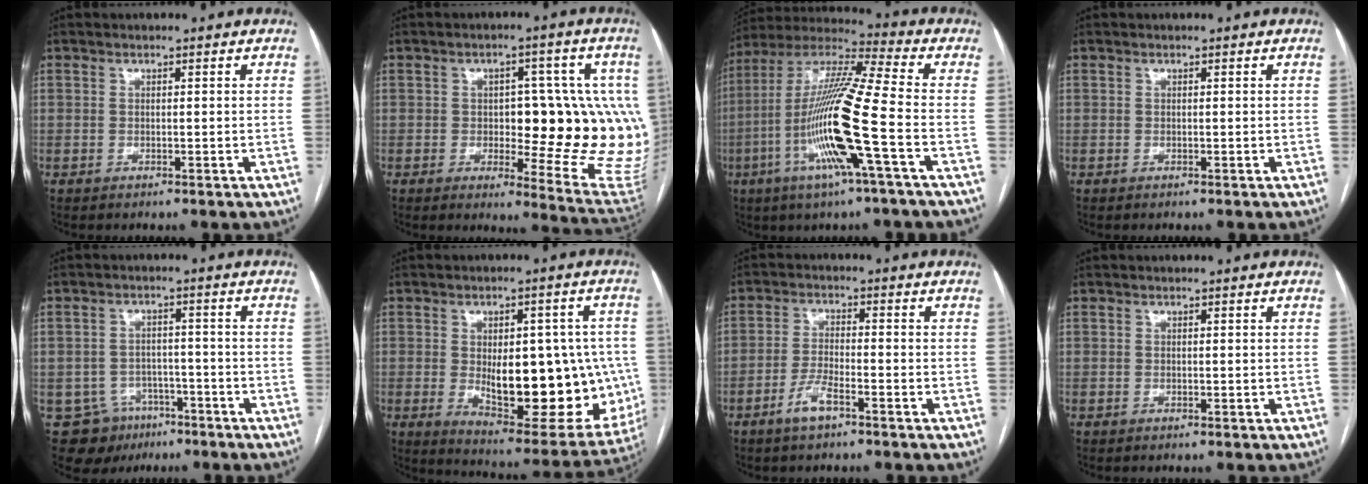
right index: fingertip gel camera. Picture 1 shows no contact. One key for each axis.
{"total": 18.5, "fx": 0.2, "fy": 6.3, "fz": 17.4, "tx": -0.153, "ty": 0.013, "tz": 0.015}
{"total": 17.7, "fx": -5.1, "fy": -0.3, "fz": 17.0, "tx": -0.341, "ty": -0.009, "tz": -0.106}
{"total": 0.0}
{"total": 8.6, "fx": -5.2, "fy": 6.8, "fz": 1.3, "tx": -0.021, "ty": 0.015, "tz": -0.069}
{"total": 20.3, "fx": -1.7, "fy": 8.5, "fz": 18.3, "tx": -0.214, "ty": 0.005, "tz": 0.005}
{"total": 4.3, "fx": -2.8, "fy": 0.9, "fz": 3.2, "tx": -0.069, "ty": -0.001, "tz": -0.054}
{"total": 0.0}